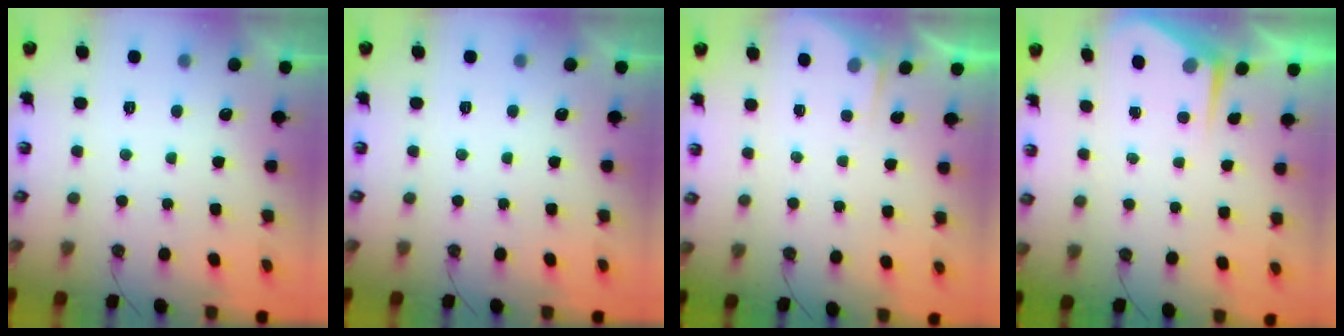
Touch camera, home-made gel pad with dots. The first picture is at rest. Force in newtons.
{"total": 0.0}
{"total": 2.7, "press": 2.7, "slide": 0.4}
{"total": 4.6, "press": 4.6, "slide": 0.2}